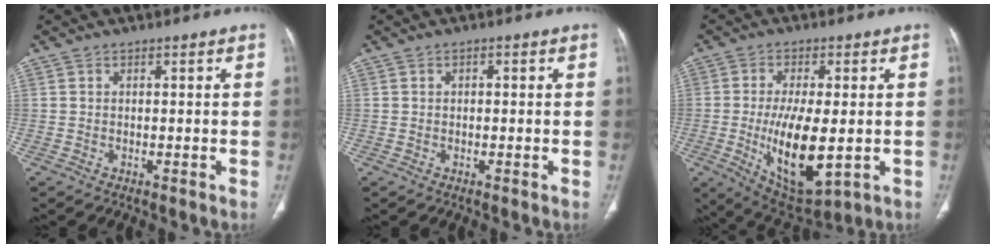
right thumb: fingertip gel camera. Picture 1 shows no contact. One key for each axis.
{"total": 0.8, "fx": 0.2, "fy": 0.5, "fz": 0.6, "tx": -0.009, "ty": 0.002, "tz": 0.002}
{"total": 14.8, "fx": -2.4, "fy": 6.1, "fz": 13.3, "tx": -0.224, "ty": -0.022, "tz": -0.023}